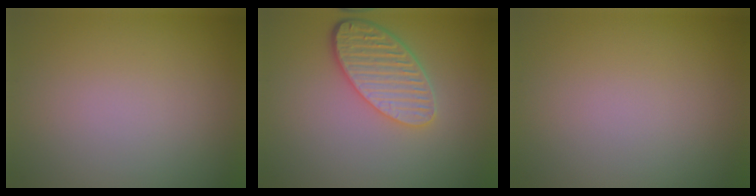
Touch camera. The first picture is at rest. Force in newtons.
{"total": 4.8, "press": 3.9, "slide": 2.8}
{"total": 0.0}